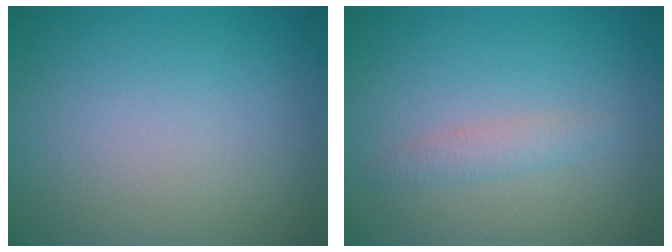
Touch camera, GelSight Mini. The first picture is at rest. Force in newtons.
{"total": 1.4, "press": 1.4, "slide": 0.0}